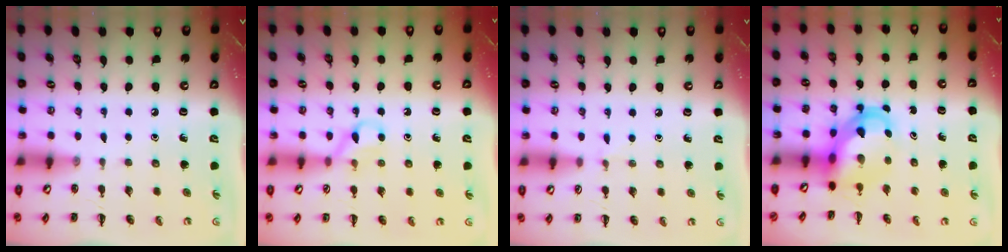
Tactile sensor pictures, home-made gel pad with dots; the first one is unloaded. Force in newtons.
{"total": 6.0, "press": 5.7, "slide": 1.8}
{"total": 2.8, "press": 2.5, "slide": 1.1}
{"total": 6.2, "press": 6.1, "slide": 1.4}